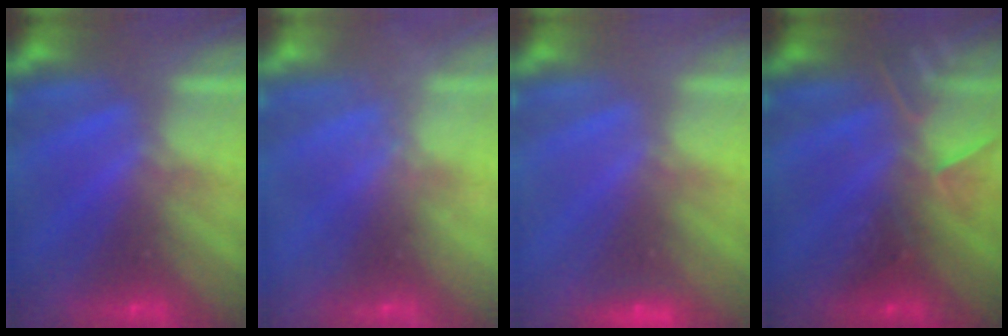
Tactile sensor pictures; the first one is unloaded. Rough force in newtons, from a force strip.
{"total": 2.3}
{"total": 1.9}
{"total": 2.3}